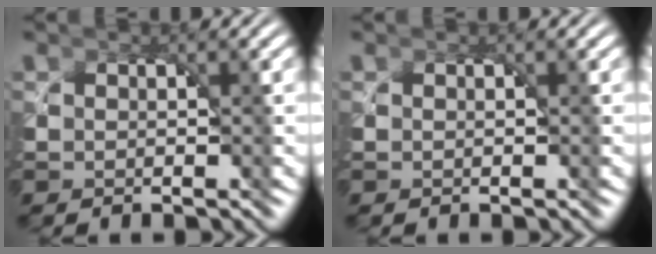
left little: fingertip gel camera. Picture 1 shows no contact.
{"total": 0.0}